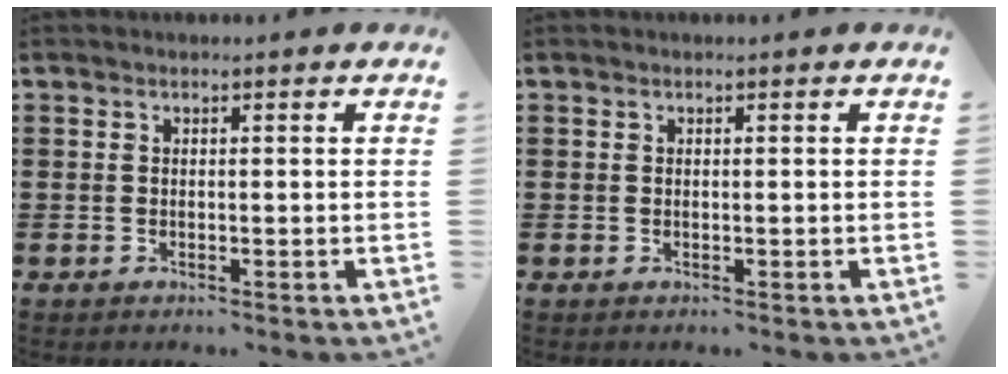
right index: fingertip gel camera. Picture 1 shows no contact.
{"total": 0.0}